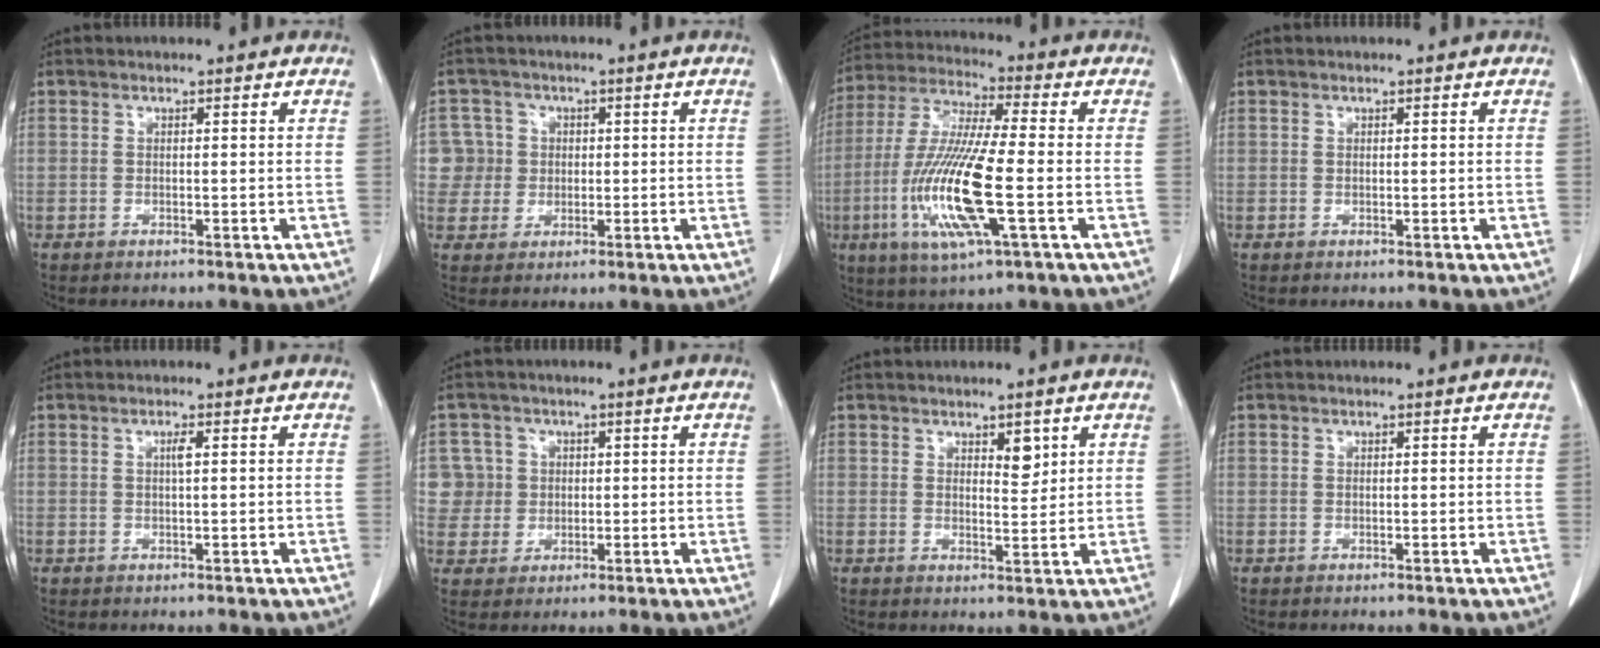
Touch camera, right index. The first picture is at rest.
{"total": 5.9, "force": [0.7, 5.8, -0.1], "torque": [0.012, 0.020, 0.016]}
{"total": 15.9, "force": [-3.9, 1.5, 15.4], "torque": [-0.324, -0.016, -0.074]}
{"total": 0.0}
{"total": 1.1, "force": [0.2, 0.0, 1.1], "torque": [-0.021, 0.002, 0.003]}
{"total": 6.8, "force": [1.3, 6.6, 0.1], "torque": [0.005, 0.024, 0.032]}
{"total": 2.6, "force": [1.4, 1.0, 1.9], "torque": [-0.029, -0.006, 0.025]}
{"total": 0.0}